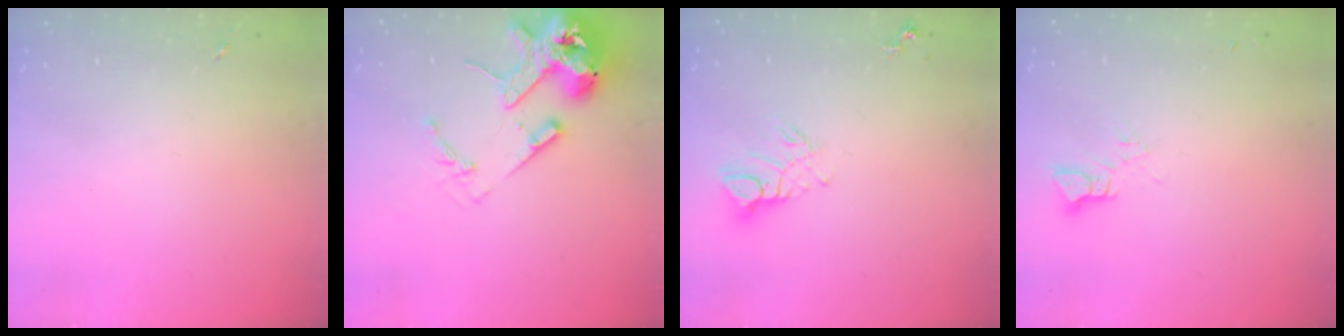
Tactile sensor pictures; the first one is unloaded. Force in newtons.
{"total": 14.8, "press": 14.6, "slide": 2.1}
{"total": 7.6, "press": 7.6, "slide": 0.7}
{"total": 3.4, "press": 3.4, "slide": 0.1}